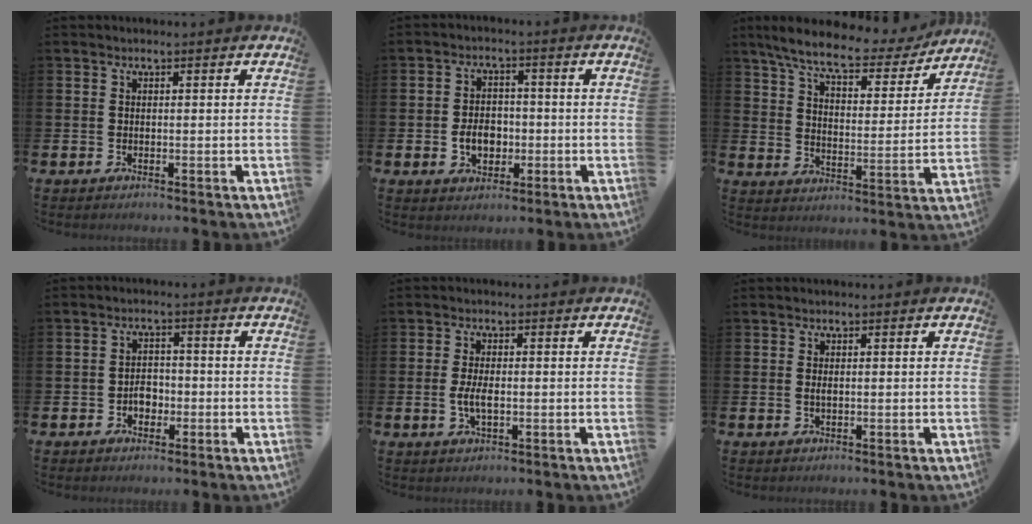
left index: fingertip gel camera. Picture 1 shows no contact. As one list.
[{"total": 4.4, "force": [-1.0, 3.3, 2.7], "torque": [-0.035, -0.001, -0.025]}, {"total": 8.4, "force": [7.4, 1.6, 3.6], "torque": [-0.097, -0.044, 0.124]}, {"total": 2.8, "force": [-0.9, 2.1, 1.5], "torque": [-0.011, -0.004, -0.025]}, {"total": 3.2, "force": [-0.3, 1.3, 2.9], "torque": [-0.048, 0.001, -0.008]}, {"total": 0.6, "force": [0.1, 0.1, 0.6], "torque": [-0.007, 0.000, 0.001]}]